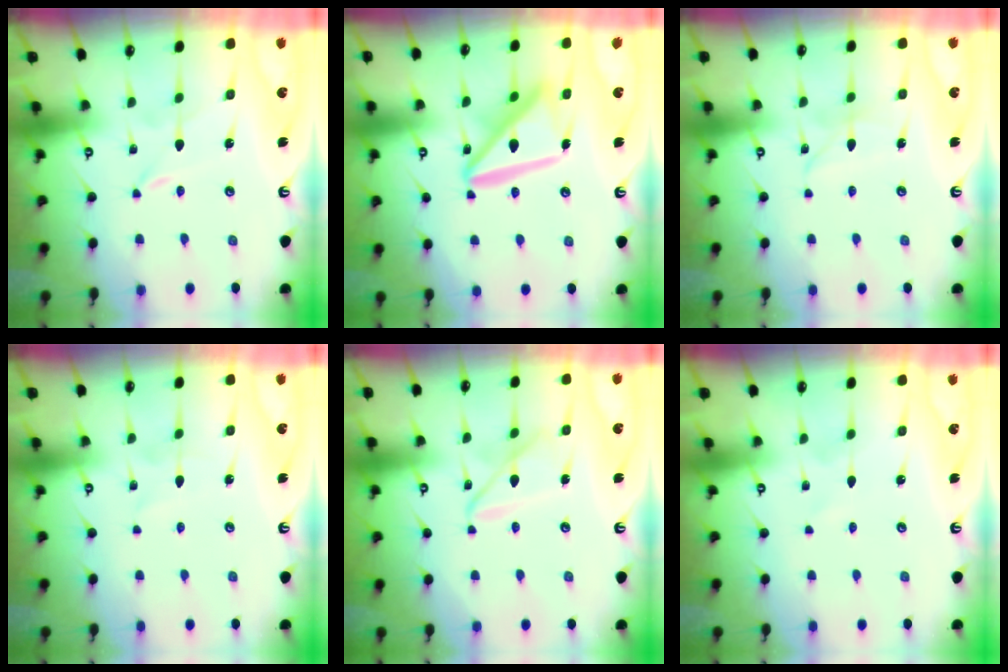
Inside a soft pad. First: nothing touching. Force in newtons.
{"total": 14.4, "press": 14.3, "slide": 1.3}
{"total": 3.3, "press": 3.3, "slide": 0.1}
{"total": 1.9, "press": 1.9, "slide": 0.2}
{"total": 8.7, "press": 8.6, "slide": 0.7}
{"total": 0.0}